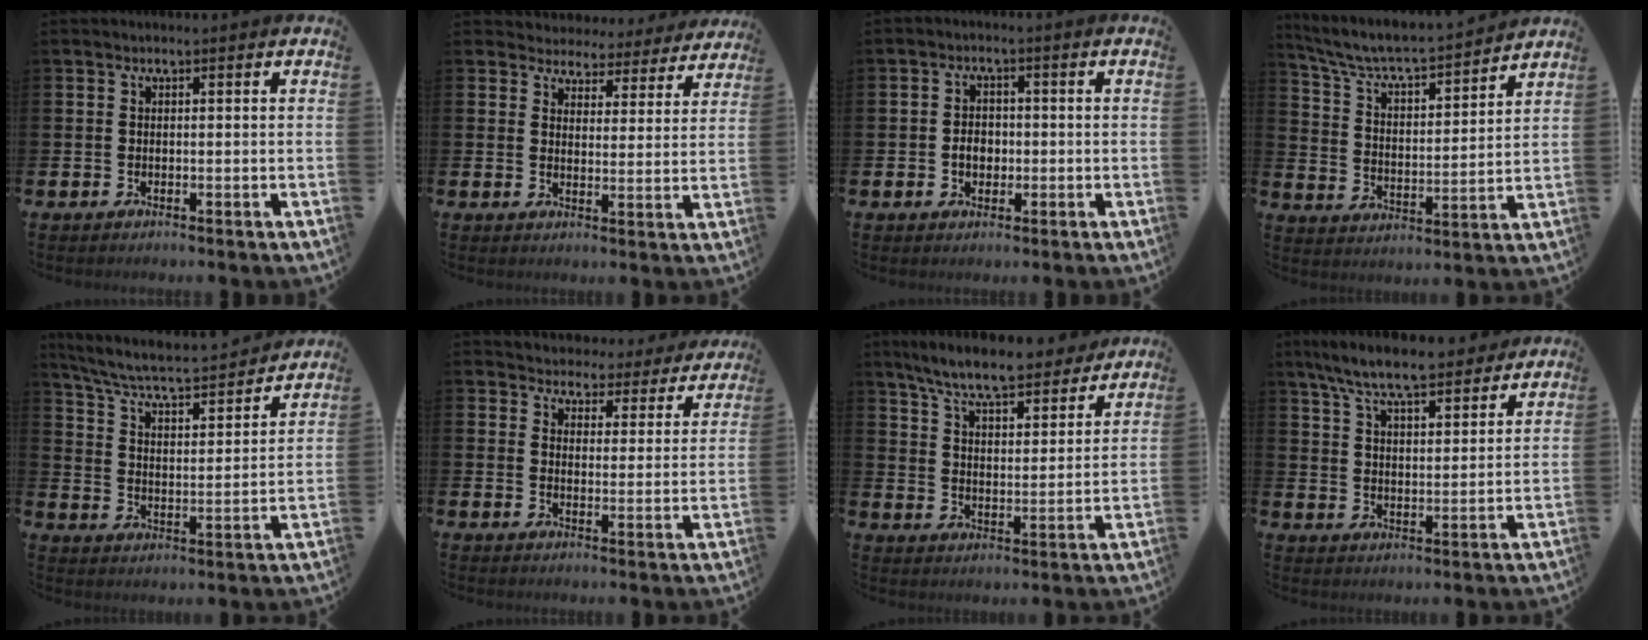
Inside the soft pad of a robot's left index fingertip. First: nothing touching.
{"total": 3.9, "force": [3.6, 1.4, 0.0], "torque": [-0.020, -0.034, 0.059]}
{"total": 2.8, "force": [-0.7, 2.1, 1.7], "torque": [-0.017, -0.002, -0.020]}
{"total": 6.7, "force": [6.3, 0.7, 2.1], "torque": [-0.076, -0.052, 0.105]}
{"total": 6.6, "force": [5.9, 1.1, 2.6], "torque": [-0.084, -0.045, 0.094]}
{"total": 3.9, "force": [3.8, 1.1, -0.2], "torque": [-0.017, -0.037, 0.061]}
{"total": 8.1, "force": [7.5, 1.0, 3.1], "torque": [-0.085, -0.046, 0.129]}
{"total": 8.4, "force": [7.8, 1.1, 3.1], "torque": [-0.093, -0.037, 0.140]}